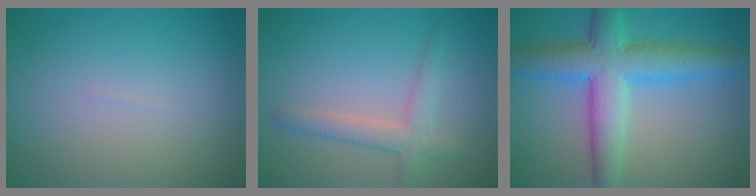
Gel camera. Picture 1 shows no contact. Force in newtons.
{"total": 2.6, "press": 2.6, "slide": 0.1}
{"total": 7.5, "press": 7.5, "slide": 0.1}